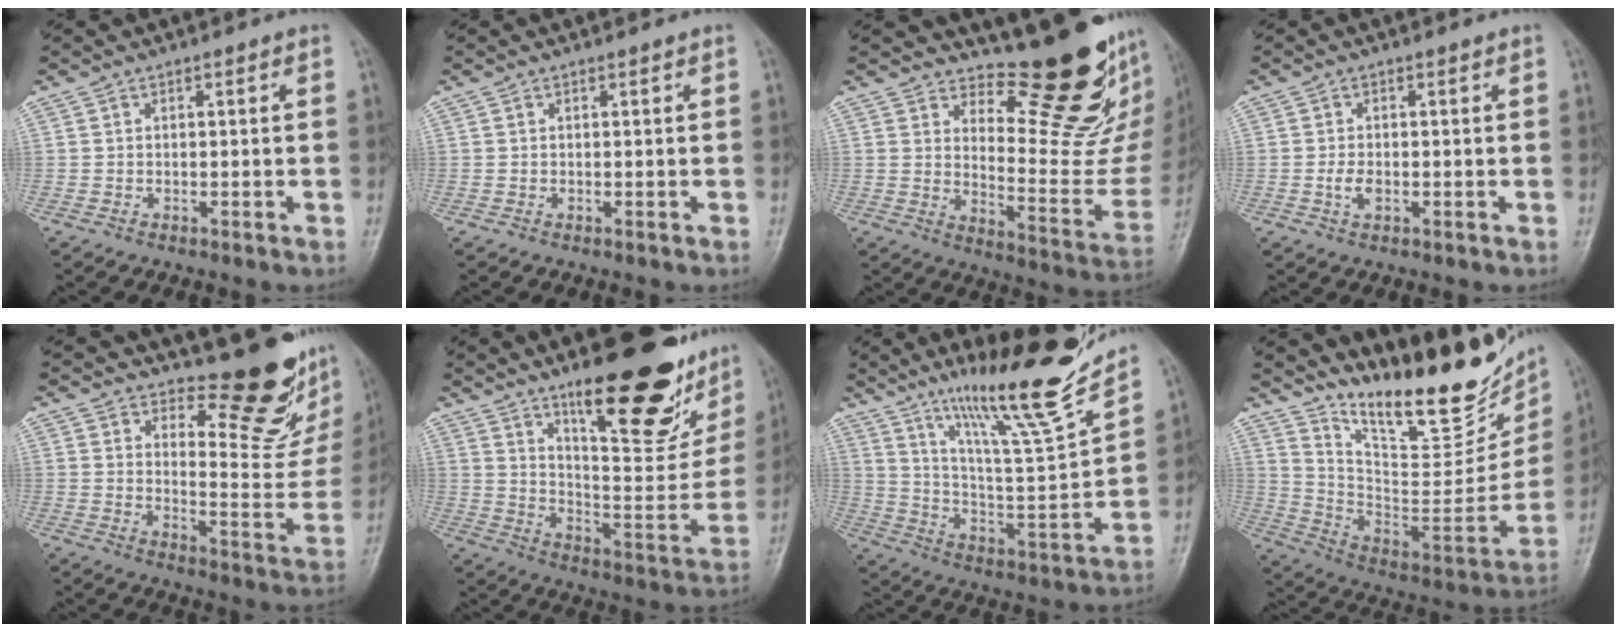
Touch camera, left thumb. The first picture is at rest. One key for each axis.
{"total": 0.0}
{"total": 19.3, "fx": 14.2, "fy": 6.0, "fz": 11.6, "tx": -0.109, "ty": -0.135, "tz": 0.202}
{"total": 2.2, "fx": -0.3, "fy": 1.2, "fz": 1.7, "tx": -0.035, "ty": -0.001, "tz": -0.007}
{"total": 14.9, "fx": 12.2, "fy": 4.6, "fz": 7.1, "tx": -0.051, "ty": -0.126, "tz": 0.159}
{"total": 25.9, "fx": 16.7, "fy": 8.1, "fz": 18.0, "tx": -0.206, "ty": -0.091, "tz": 0.253}
{"total": 20.1, "fx": 15.3, "fy": 1.5, "fz": 13.0, "tx": -0.179, "ty": -0.092, "tz": 0.262}
{"total": 26.9, "fx": 20.1, "fy": 8.7, "fz": 15.7, "tx": -0.201, "ty": -0.112, "tz": 0.308}